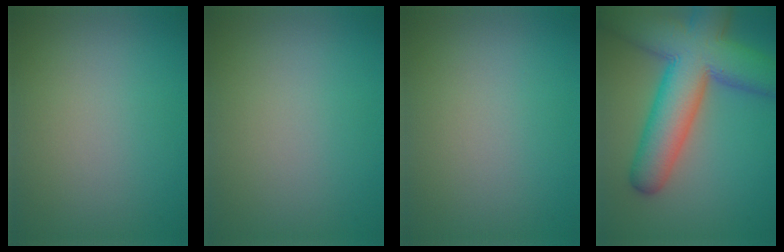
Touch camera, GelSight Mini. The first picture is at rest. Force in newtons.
{"total": 0.0}
{"total": 0.0}
{"total": 12.6, "press": 12.6, "slide": 0.4}